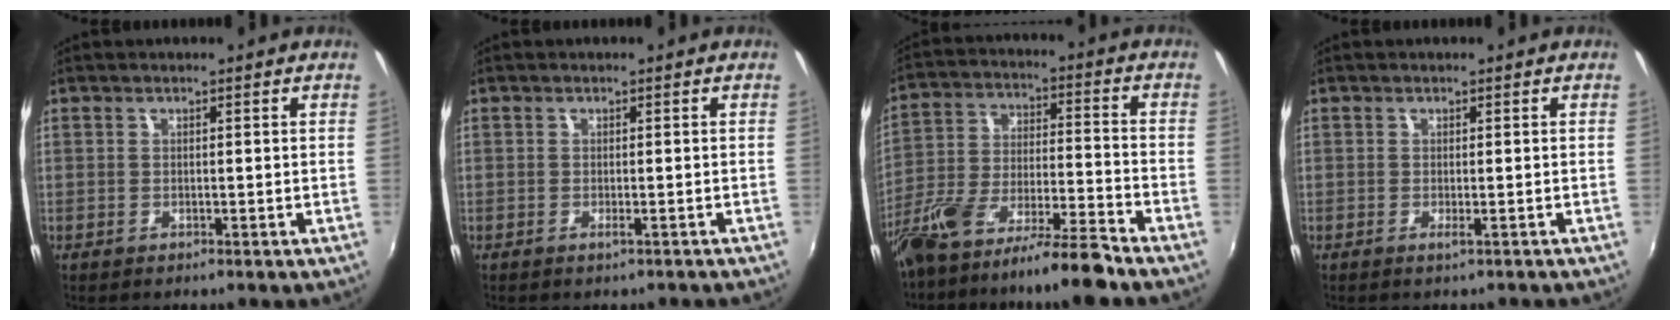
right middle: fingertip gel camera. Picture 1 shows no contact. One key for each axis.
{"total": 1.3, "fx": -1.1, "fy": 0.2, "fz": 0.6, "tx": -0.009, "ty": -0.001, "tz": -0.016}
{"total": 14.3, "fx": -11.5, "fy": 1.0, "fz": 8.5, "tx": -0.171, "ty": -0.021, "tz": -0.203}
{"total": 1.1, "fx": -0.8, "fy": -0.1, "fz": 0.6, "tx": -0.011, "ty": -0.001, "tz": -0.015}